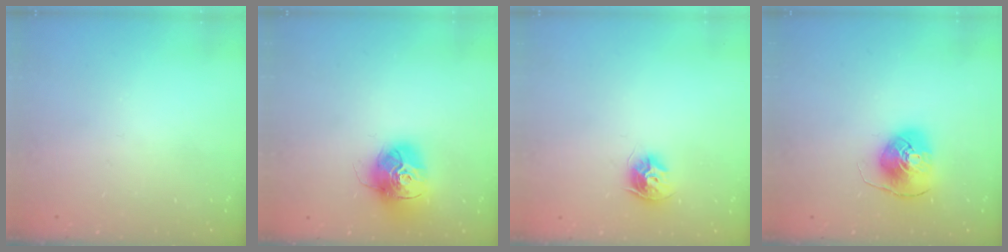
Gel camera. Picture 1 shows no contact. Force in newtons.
{"total": 15.7, "press": 15.6, "slide": 1.6}
{"total": 8.5, "press": 8.5, "slide": 0.4}
{"total": 9.2, "press": 9.1, "slide": 1.0}